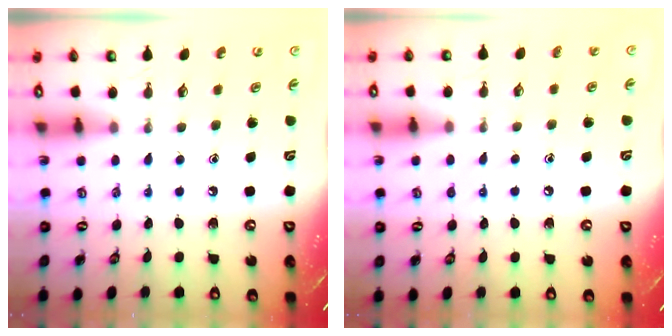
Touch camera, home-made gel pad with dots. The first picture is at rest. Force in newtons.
{"total": 5.2, "press": 5.1, "slide": 0.6}